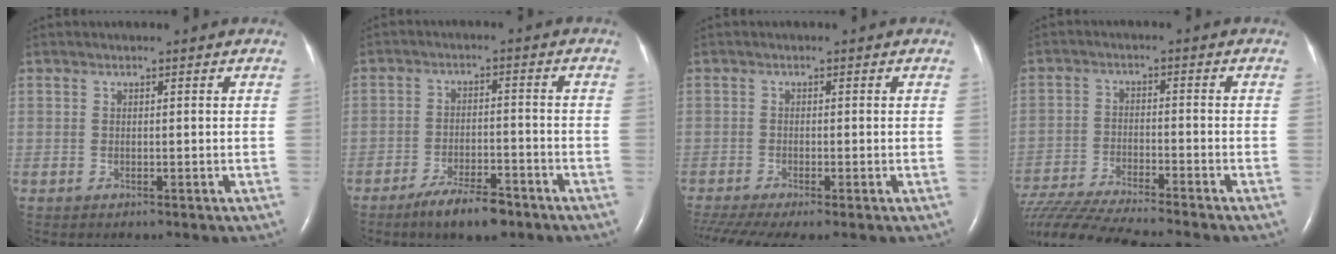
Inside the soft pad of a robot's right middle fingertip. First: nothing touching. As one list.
[{"total": 7.0, "force": [-5.1, 1.8, 4.4], "torque": [-0.085, -0.006, -0.084]}, {"total": 7.8, "force": [-5.9, 1.0, 5.1], "torque": [-0.091, -0.013, -0.101]}, {"total": 16.1, "force": [-14.4, -0.6, 7.1], "torque": [-0.134, -0.029, -0.243]}]